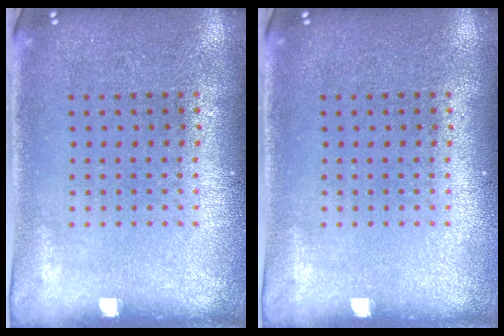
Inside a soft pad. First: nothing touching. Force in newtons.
{"total": 0.0}